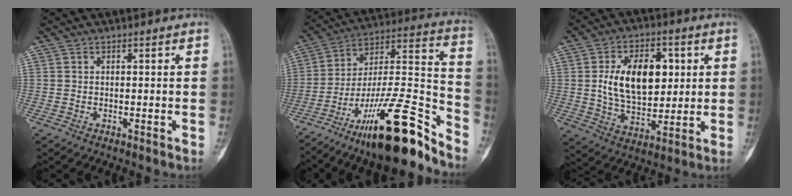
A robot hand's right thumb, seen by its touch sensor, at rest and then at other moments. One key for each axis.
{"total": 24.0, "fx": -16.7, "fy": 5.0, "fz": 16.5, "tx": -0.253, "ty": 0.097, "tz": -0.277}
{"total": 15.7, "fx": 2.8, "fy": 9.6, "fz": 12.1, "tx": -0.167, "ty": -0.009, "tz": 0.053}